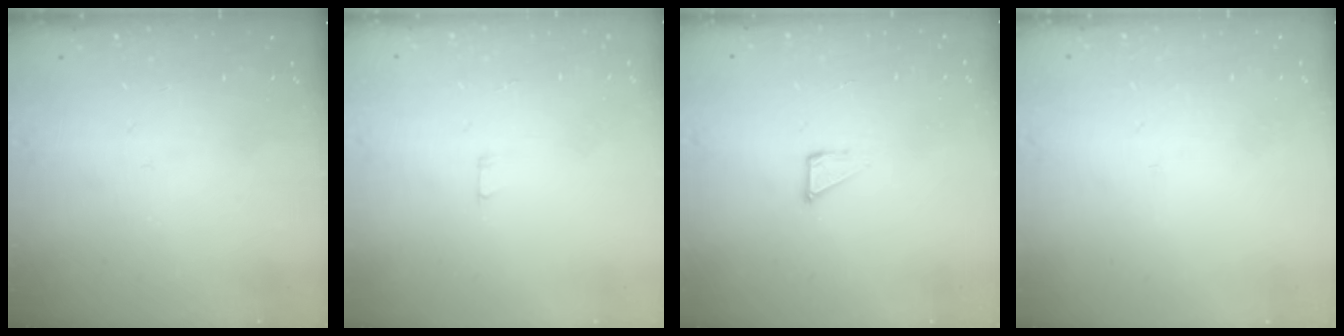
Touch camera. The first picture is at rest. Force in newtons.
{"total": 1.8, "press": 1.8, "slide": 0.1}
{"total": 2.1, "press": 2.1, "slide": 0.1}
{"total": 1.5, "press": 1.5, "slide": 0.1}